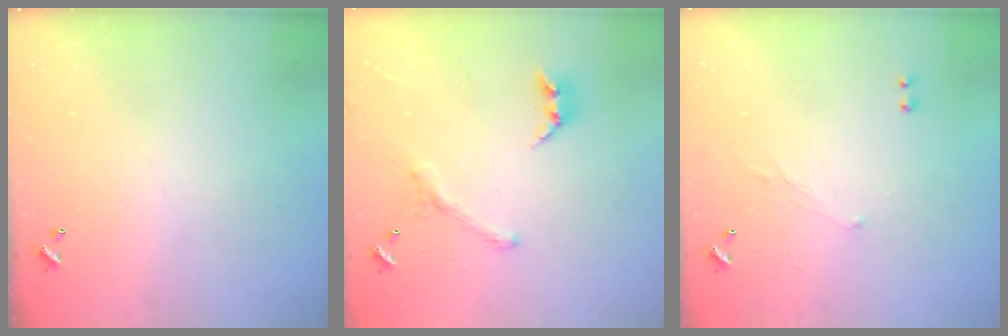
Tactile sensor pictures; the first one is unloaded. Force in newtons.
{"total": 1.2, "press": 0.5, "slide": 1.1}
{"total": 1.2, "press": 0.8, "slide": 0.9}